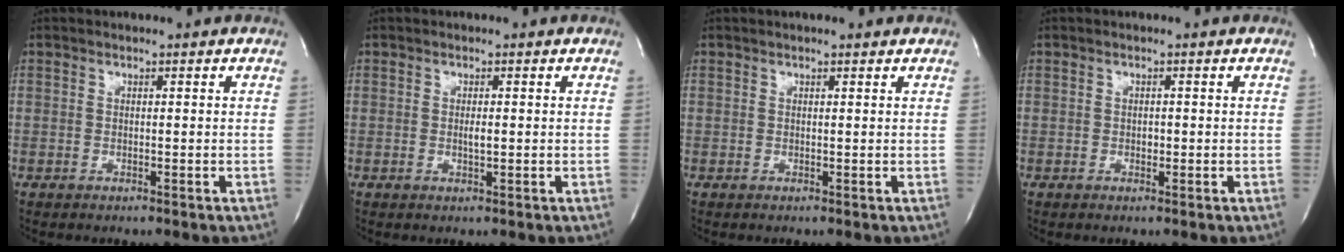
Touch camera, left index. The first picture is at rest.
{"total": 1.3, "force": [0.0, 0.3, 1.2], "torque": [-0.025, -0.001, 0.001]}
{"total": 1.6, "force": [1.3, 0.3, 0.9], "torque": [-0.016, 0.009, 0.017]}
{"total": 0.8, "force": [-0.1, 0.6, 0.5], "torque": [-0.009, 0.001, -0.003]}